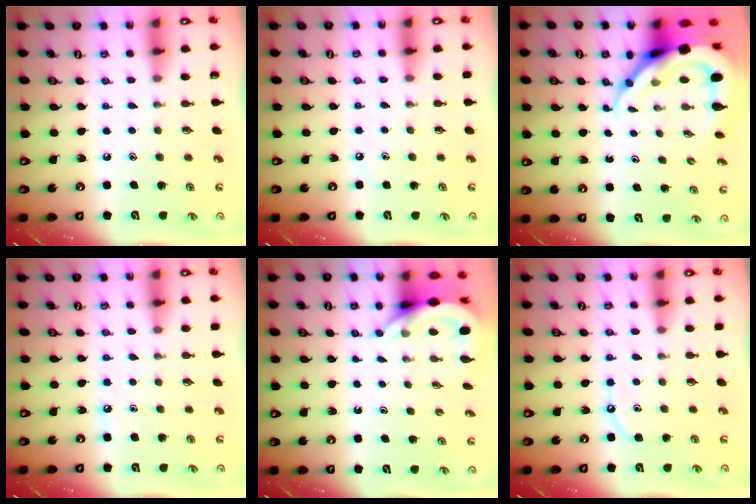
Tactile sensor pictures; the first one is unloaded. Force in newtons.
{"total": 2.2, "press": 2.2, "slide": 0.3}
{"total": 11.8, "press": 11.7, "slide": 1.2}
{"total": 4.0, "press": 4.0, "slide": 0.6}
{"total": 5.1, "press": 5.0, "slide": 0.5}
{"total": 6.3, "press": 6.2, "slide": 0.7}